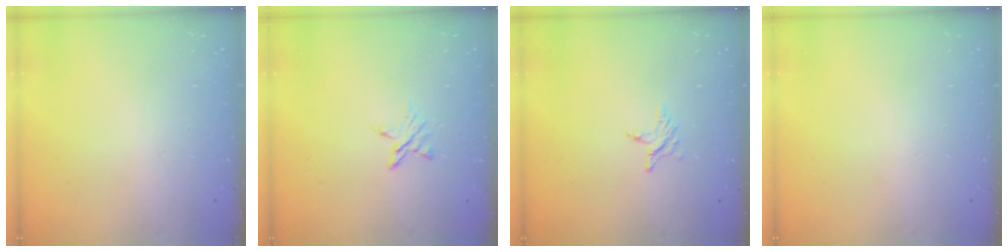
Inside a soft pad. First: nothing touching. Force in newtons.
{"total": 3.7, "press": 3.7, "slide": 0.4}
{"total": 2.9, "press": 2.9, "slide": 0.3}
{"total": 0.0}